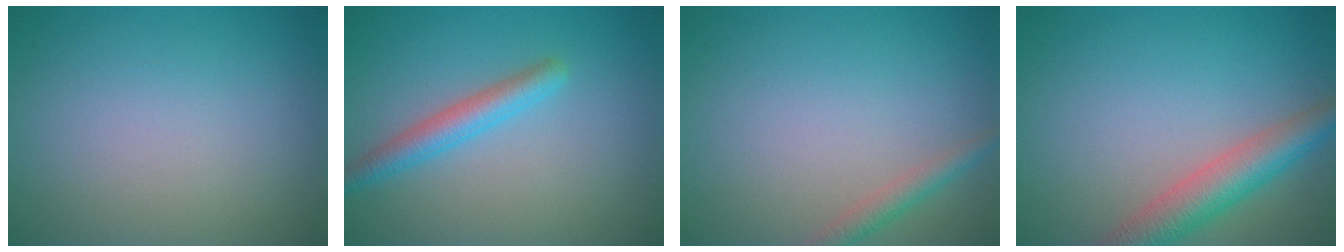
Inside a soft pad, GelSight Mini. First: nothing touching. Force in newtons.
{"total": 2.8, "press": 2.8, "slide": 0.2}
{"total": 1.8, "press": 1.8, "slide": 0.1}
{"total": 6.0, "press": 6.0, "slide": 0.2}